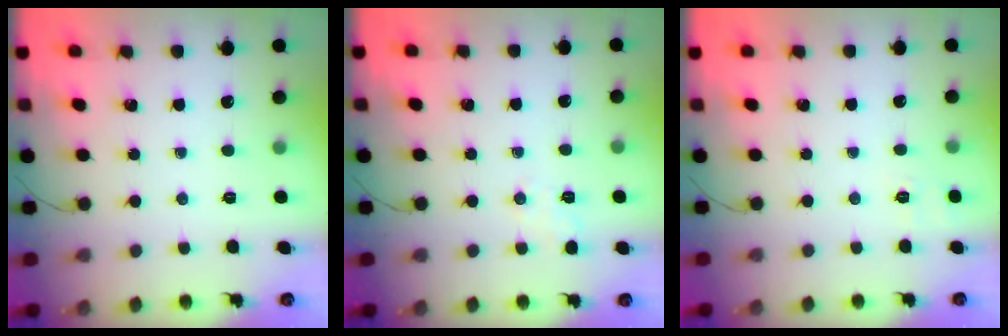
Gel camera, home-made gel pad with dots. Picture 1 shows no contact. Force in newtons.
{"total": 1.4, "press": 0.7, "slide": 1.2}
{"total": 7.7, "press": 7.5, "slide": 2.0}